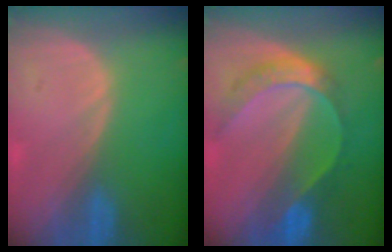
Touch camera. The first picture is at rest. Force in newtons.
{"total": 7.8, "press": 6.5, "slide": 4.2}